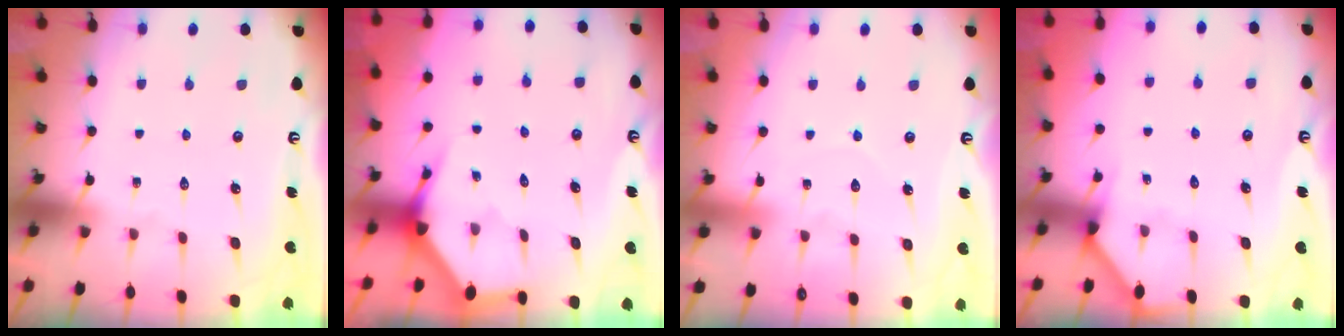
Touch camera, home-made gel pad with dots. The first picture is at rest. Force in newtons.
{"total": 3.6, "press": 3.6, "slide": 0.1}
{"total": 4.7, "press": 4.7, "slide": 0.4}
{"total": 2.3, "press": 2.3, "slide": 0.1}